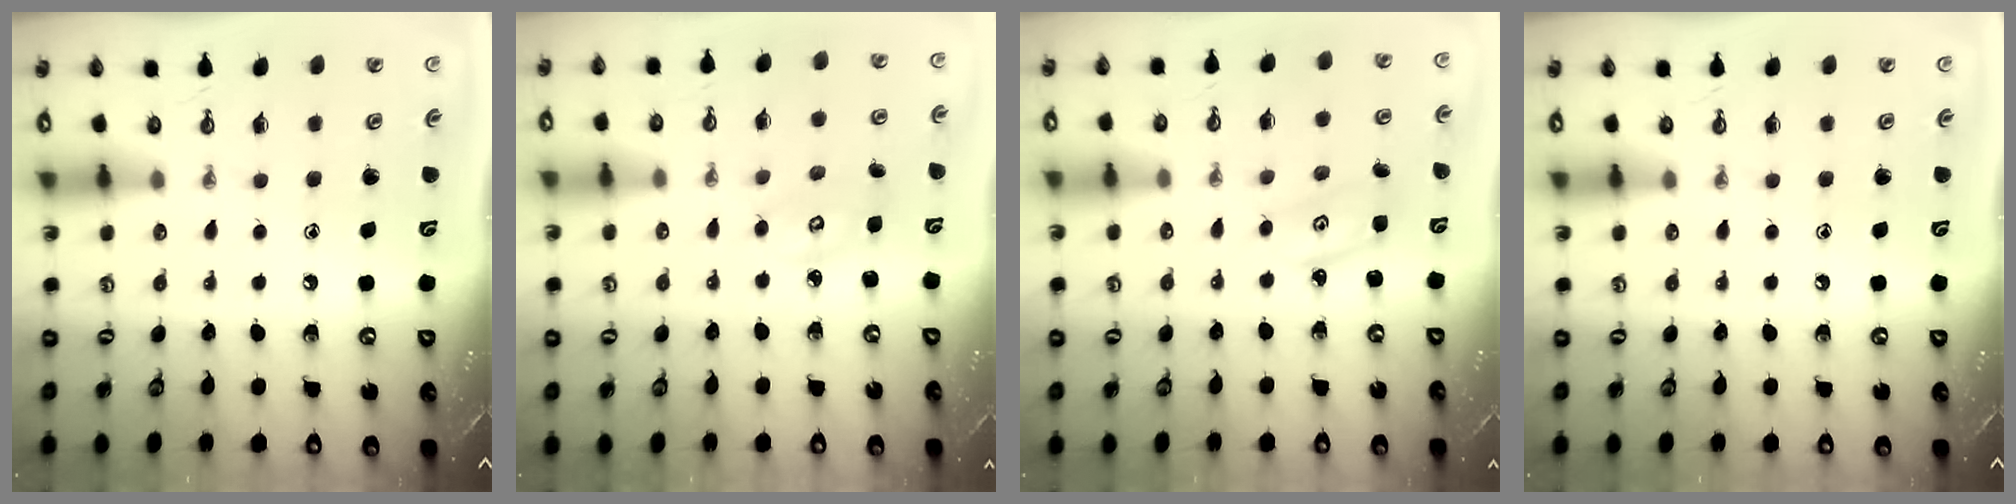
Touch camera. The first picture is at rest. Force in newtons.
{"total": 3.3, "press": 3.3, "slide": 0.2}
{"total": 2.4, "press": 2.3, "slide": 0.4}
{"total": 0.0}